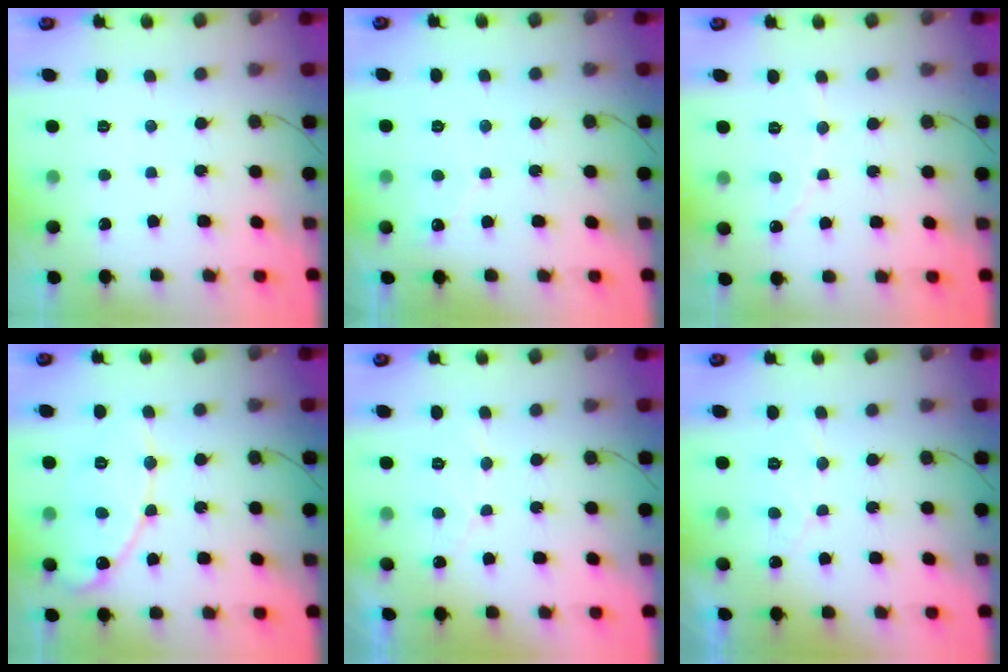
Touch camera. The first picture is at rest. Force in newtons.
{"total": 1.6, "press": 1.6, "slide": 0.1}
{"total": 1.7, "press": 1.7, "slide": 0.1}
{"total": 12.2, "press": 12.1, "slide": 1.0}
{"total": 5.3, "press": 5.3, "slide": 0.2}
{"total": 5.3, "press": 5.3, "slide": 0.2}